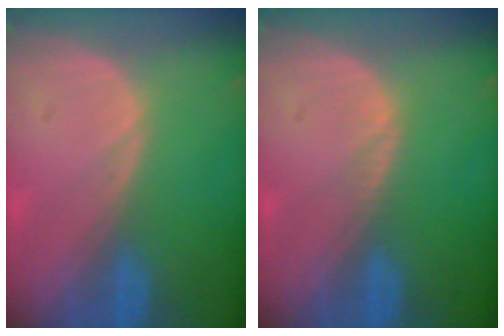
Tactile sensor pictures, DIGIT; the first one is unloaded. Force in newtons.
{"total": 0.5, "press": 0.5, "slide": 0.1}